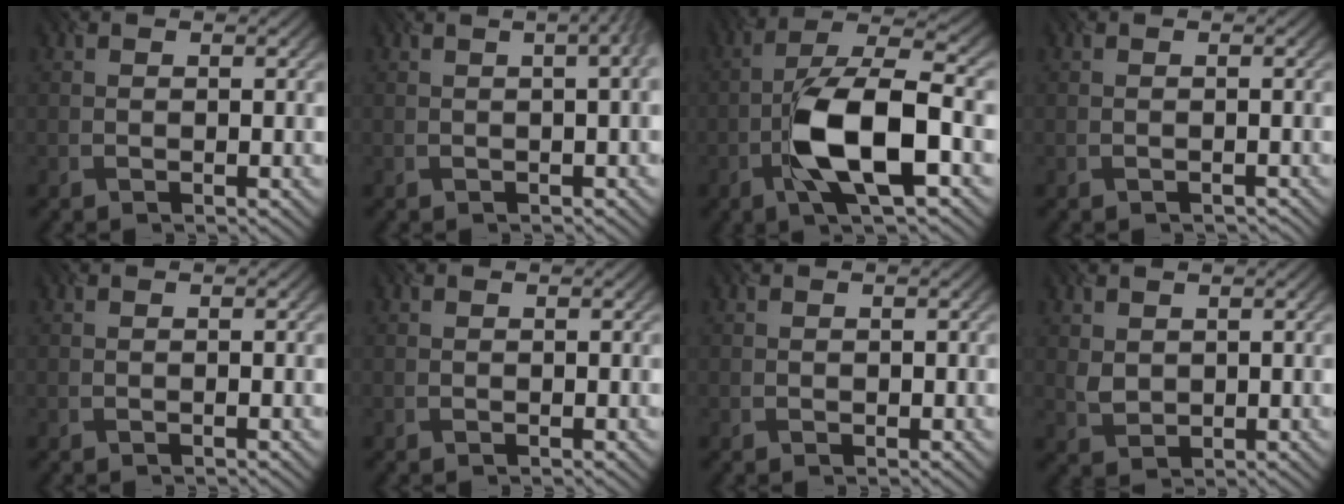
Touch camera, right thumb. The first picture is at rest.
{"total": 4.9, "force": [1.1, 2.2, 4.2], "torque": [-0.029, 0.032, -0.010]}
{"total": 11.1, "force": [-3.8, 4.1, 9.6], "torque": [-0.191, 0.002, -0.072]}
{"total": 0.6, "force": [-0.5, 0.1, -0.3], "torque": [0.004, -0.001, -0.011]}
{"total": 0.0}
{"total": 0.0}
{"total": 0.5, "force": [-0.1, 0.5, 0.1], "torque": [0.002, 0.002, 0.005]}
{"total": 2.0, "force": [0.8, 1.7, 0.7], "torque": [-0.031, 0.004, 0.023]}